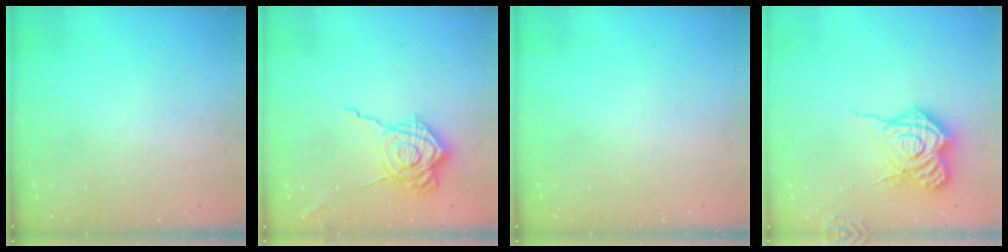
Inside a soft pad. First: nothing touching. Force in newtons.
{"total": 16.3, "press": 16.3, "slide": 1.1}
{"total": 0.0}
{"total": 15.9, "press": 15.9, "slide": 1.0}